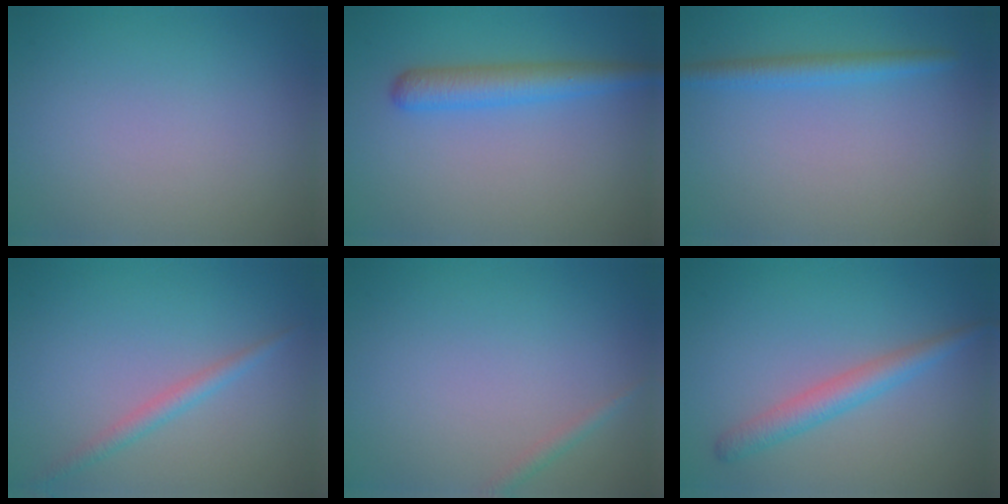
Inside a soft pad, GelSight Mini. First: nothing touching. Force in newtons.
{"total": 3.4, "press": 3.4, "slide": 0.2}
{"total": 2.2, "press": 2.2, "slide": 0.2}
{"total": 1.6, "press": 1.6, "slide": 0.0}
{"total": 1.0, "press": 1.0, "slide": 0.0}
{"total": 2.8, "press": 2.8, "slide": 0.0}